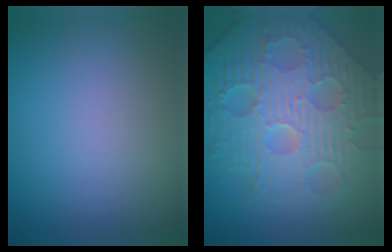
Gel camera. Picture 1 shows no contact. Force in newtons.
{"total": 7.6, "press": 6.3, "slide": 4.3}